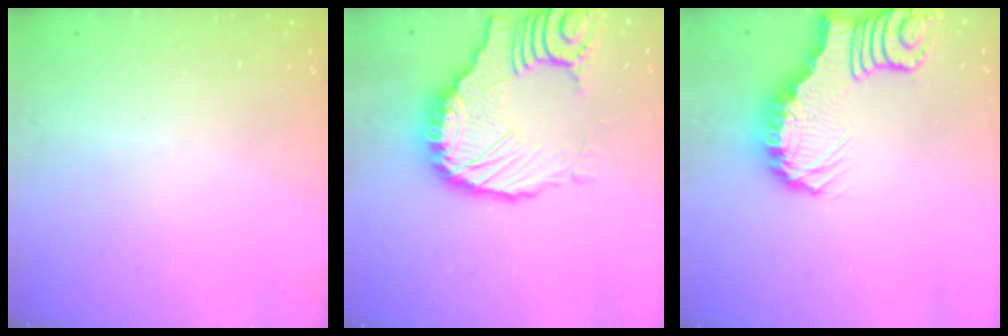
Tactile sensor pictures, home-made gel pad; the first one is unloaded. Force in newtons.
{"total": 16.6, "press": 16.5, "slide": 1.8}
{"total": 4.1, "press": 4.1, "slide": 0.6}